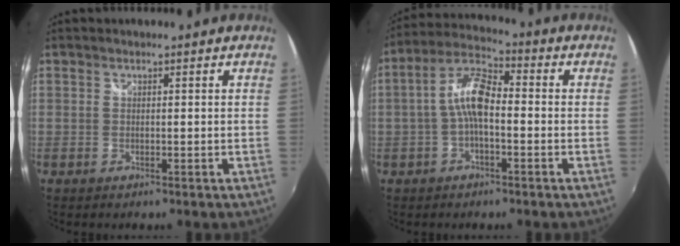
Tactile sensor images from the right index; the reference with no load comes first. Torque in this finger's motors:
{"motor_torque": [1.01, 0.07, 0.60, 0.15]}